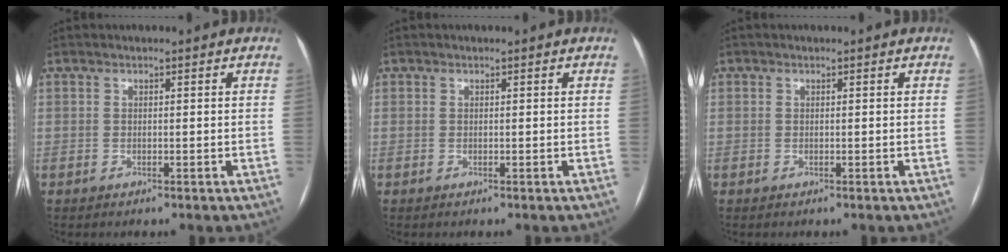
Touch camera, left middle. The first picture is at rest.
{"total": 0.0}
{"total": 0.0}